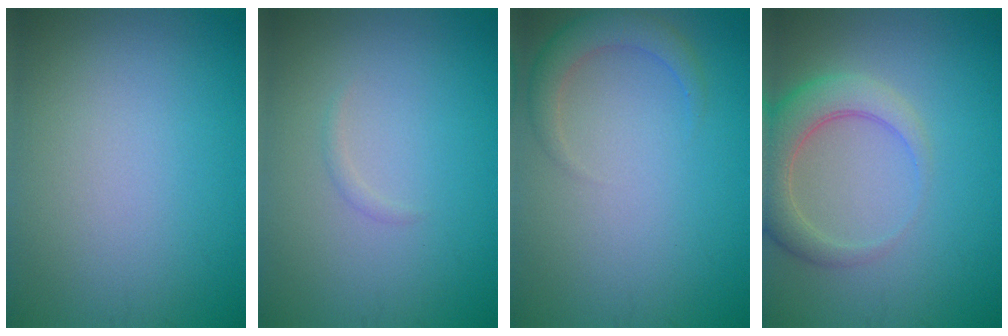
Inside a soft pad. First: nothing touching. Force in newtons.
{"total": 0.6, "press": 0.6, "slide": 0.0}
{"total": 2.7, "press": 2.7, "slide": 0.2}
{"total": 4.6, "press": 4.6, "slide": 0.4}